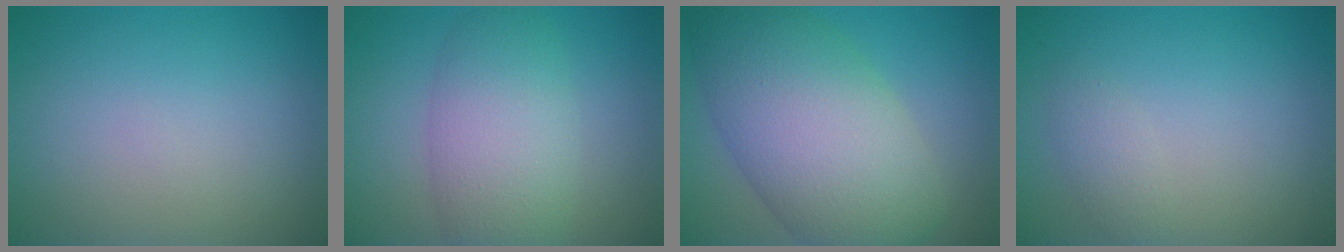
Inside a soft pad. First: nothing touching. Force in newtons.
{"total": 6.2, "press": 6.2, "slide": 0.4}
{"total": 11.3, "press": 11.3, "slide": 0.3}
{"total": 1.2, "press": 1.2, "slide": 0.0}